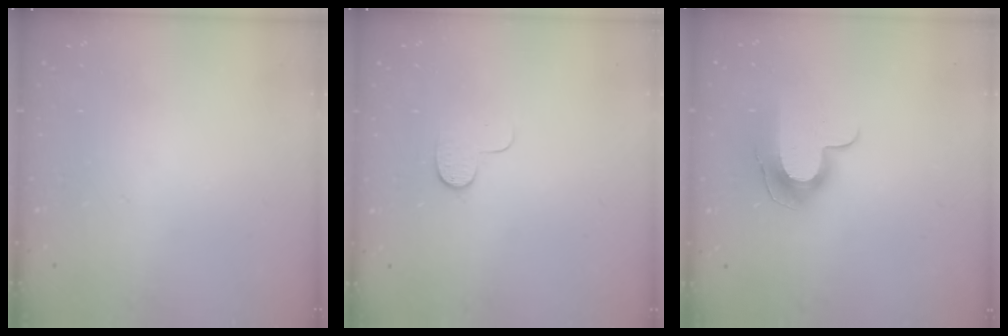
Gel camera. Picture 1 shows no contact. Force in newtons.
{"total": 5.7, "press": 5.7, "slide": 0.6}
{"total": 11.8, "press": 11.8, "slide": 0.7}